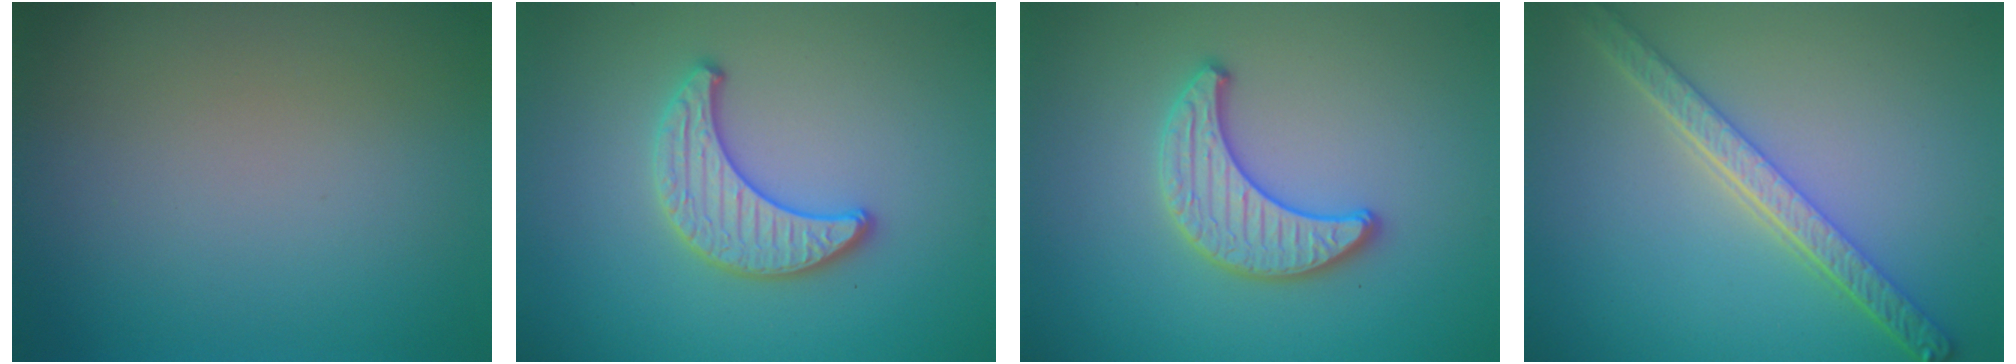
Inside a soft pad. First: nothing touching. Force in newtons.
{"total": 3.1, "press": 3.1, "slide": 0.2}
{"total": 2.7, "press": 2.7, "slide": 0.1}
{"total": 4.8, "press": 3.8, "slide": 3.0}